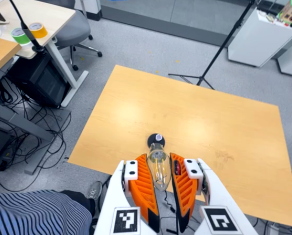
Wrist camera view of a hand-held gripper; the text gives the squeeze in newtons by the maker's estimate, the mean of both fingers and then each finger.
{"total": 19.2, "left": 24.2, "right": 14.3}